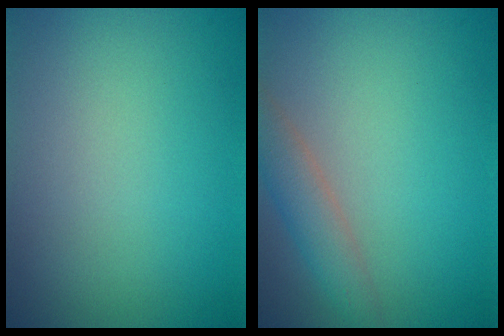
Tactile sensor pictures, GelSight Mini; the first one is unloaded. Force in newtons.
{"total": 2.9, "press": 2.9, "slide": 0.1}